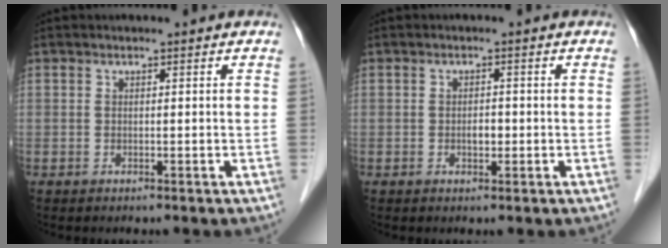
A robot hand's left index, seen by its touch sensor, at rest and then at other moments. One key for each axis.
{"total": 1.5, "fx": -0.4, "fy": 0.9, "fz": 1.2, "tx": -0.021, "ty": 0.002, "tz": -0.005}